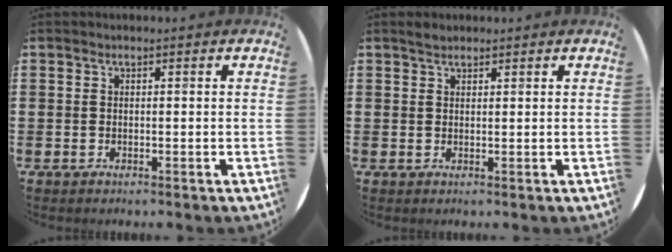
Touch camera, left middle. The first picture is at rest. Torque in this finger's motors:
{"motor_torque": [0.33, -0.22, -0.01, 0.01]}